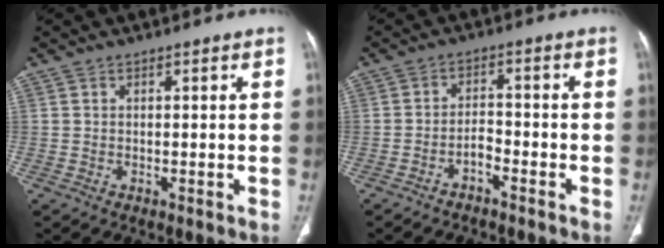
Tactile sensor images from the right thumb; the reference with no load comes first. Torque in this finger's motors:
{"motor_torque": [-0.16, -0.01, -0.03, -0.03, -0.03]}